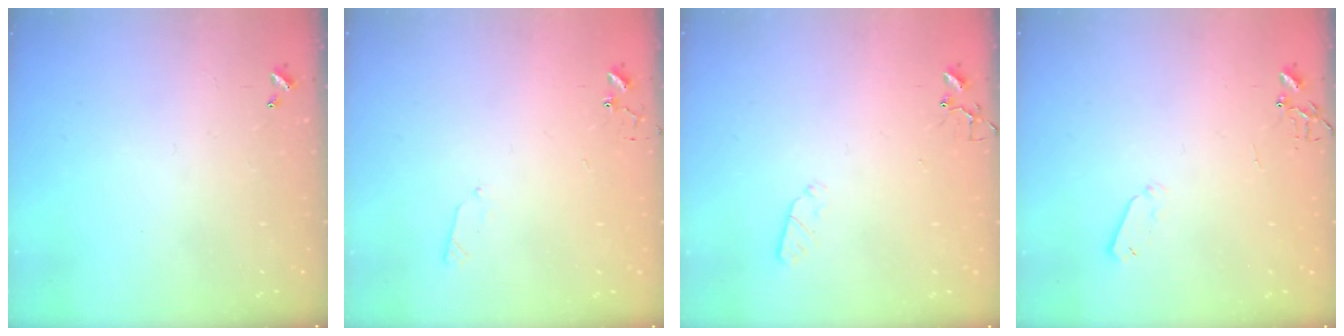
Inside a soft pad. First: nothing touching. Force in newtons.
{"total": 4.1, "press": 4.0, "slide": 0.6}
{"total": 3.2, "press": 3.1, "slide": 0.5}
{"total": 4.1, "press": 4.0, "slide": 0.8}